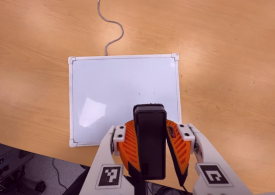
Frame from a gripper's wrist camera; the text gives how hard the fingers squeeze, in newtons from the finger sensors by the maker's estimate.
{"total": 10.1, "left": 9.5, "right": 10.7}